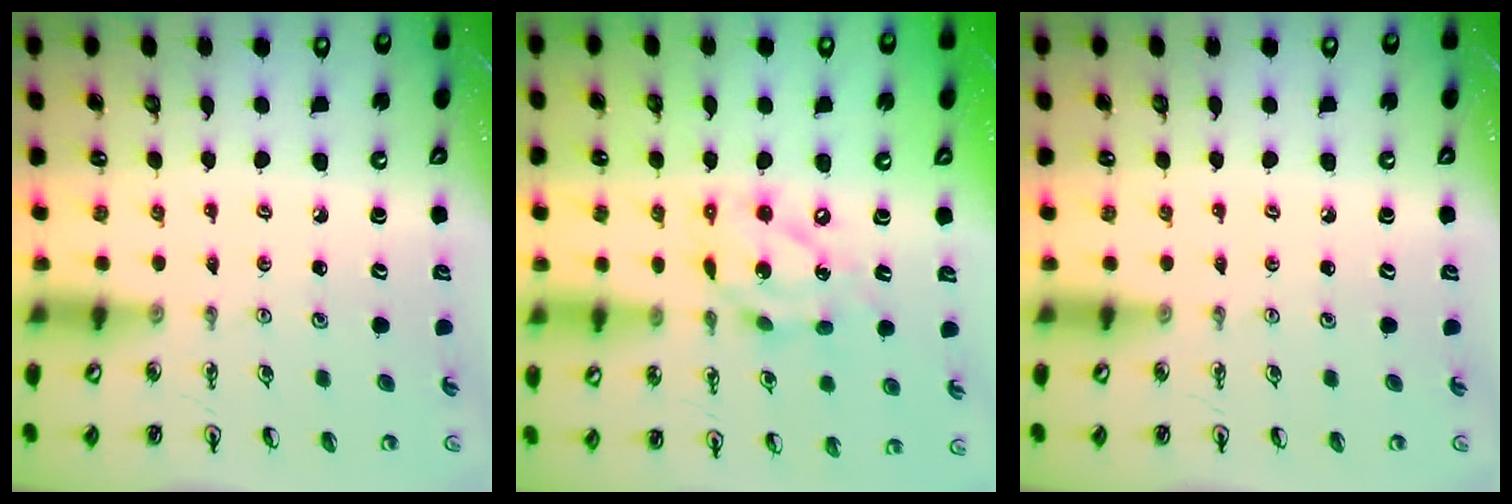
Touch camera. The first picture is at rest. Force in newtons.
{"total": 13.7, "press": 13.6, "slide": 1.3}
{"total": 0.0}